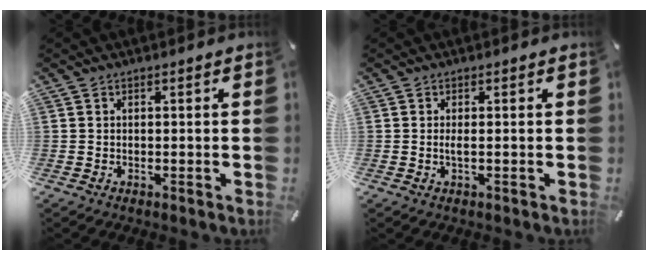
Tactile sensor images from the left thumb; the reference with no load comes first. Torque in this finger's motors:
{"motor_torque": [0.09, 0.00, 0.13, 0.10, 0.00]}